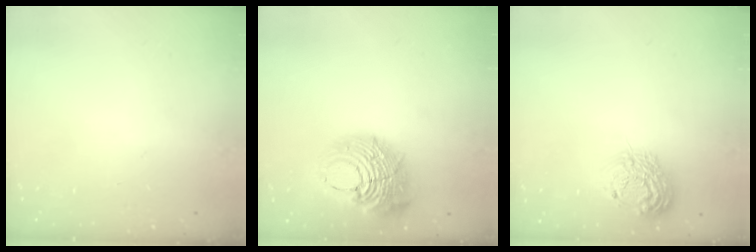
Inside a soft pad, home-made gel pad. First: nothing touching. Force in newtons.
{"total": 15.6, "press": 15.4, "slide": 2.1}
{"total": 14.0, "press": 14.0, "slide": 1.0}